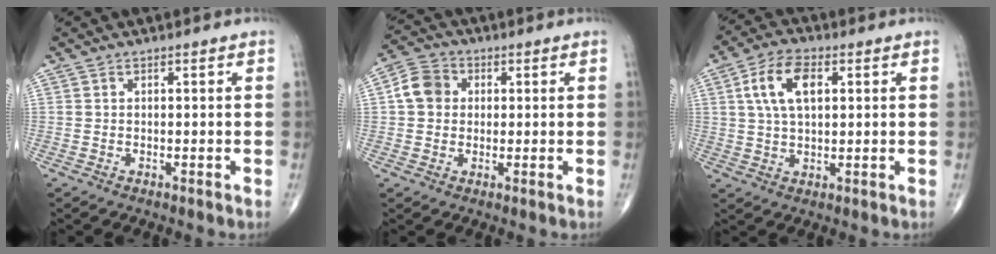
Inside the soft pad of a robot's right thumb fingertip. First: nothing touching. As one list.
[{"total": 6.4, "force": [0.8, 5.5, 3.1], "torque": [-0.046, 0.013, 0.005]}, {"total": 9.1, "force": [2.5, 4.8, 7.3], "torque": [-0.130, 0.005, 0.044]}]